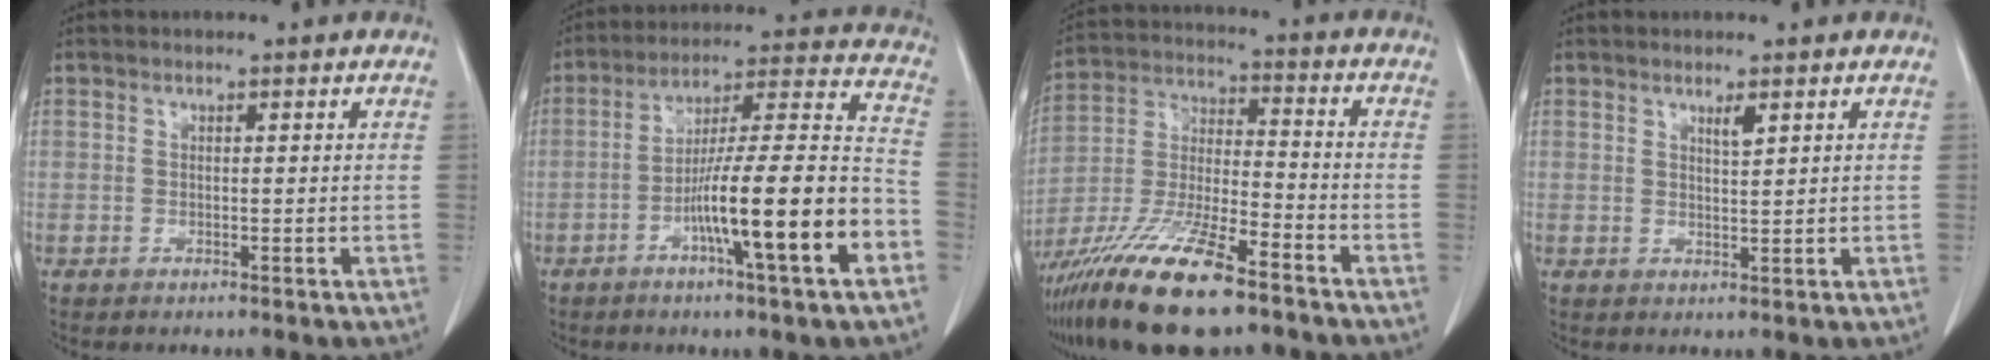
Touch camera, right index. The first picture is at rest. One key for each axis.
{"total": 17.9, "fx": -6.6, "fy": 0.3, "fz": 16.6, "tx": -0.263, "ty": 0.004, "tz": -0.107}
{"total": 17.0, "fx": -11.4, "fy": 2.8, "fz": 12.2, "tx": -0.260, "ty": -0.028, "tz": -0.212}
{"total": 1.8, "fx": 1.2, "fy": 0.1, "fz": 1.3, "tx": -0.022, "ty": -0.008, "tz": 0.021}